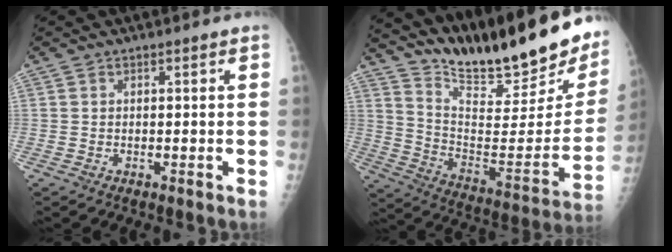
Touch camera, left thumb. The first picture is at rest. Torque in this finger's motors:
{"motor_torque": [0.67, 0.14, 0.90, -1.88, 0.06]}